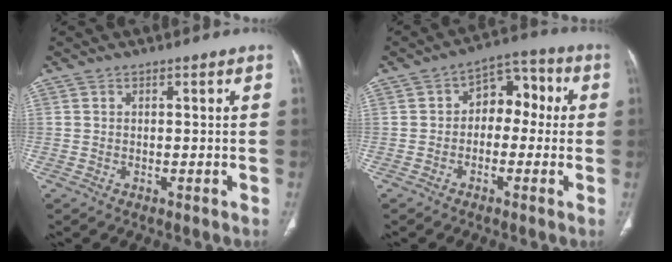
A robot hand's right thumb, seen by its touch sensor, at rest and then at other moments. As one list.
[{"total": 8.4, "force": [-0.1, 5.9, 6.0], "torque": [-0.044, 0.040, -0.017]}]